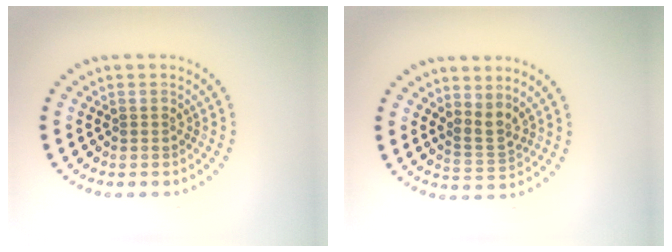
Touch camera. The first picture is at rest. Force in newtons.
{"total": 2.2, "press": 1.6, "slide": 1.6}